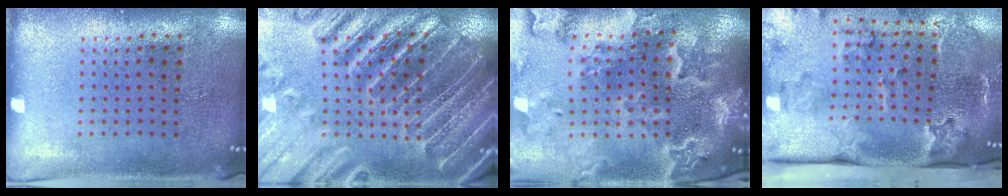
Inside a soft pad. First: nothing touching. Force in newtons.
{"total": 3.4, "press": 3.3, "slide": 0.7}
{"total": 4.4, "press": 3.6, "slide": 2.5}
{"total": 4.0, "press": 2.7, "slide": 3.0}